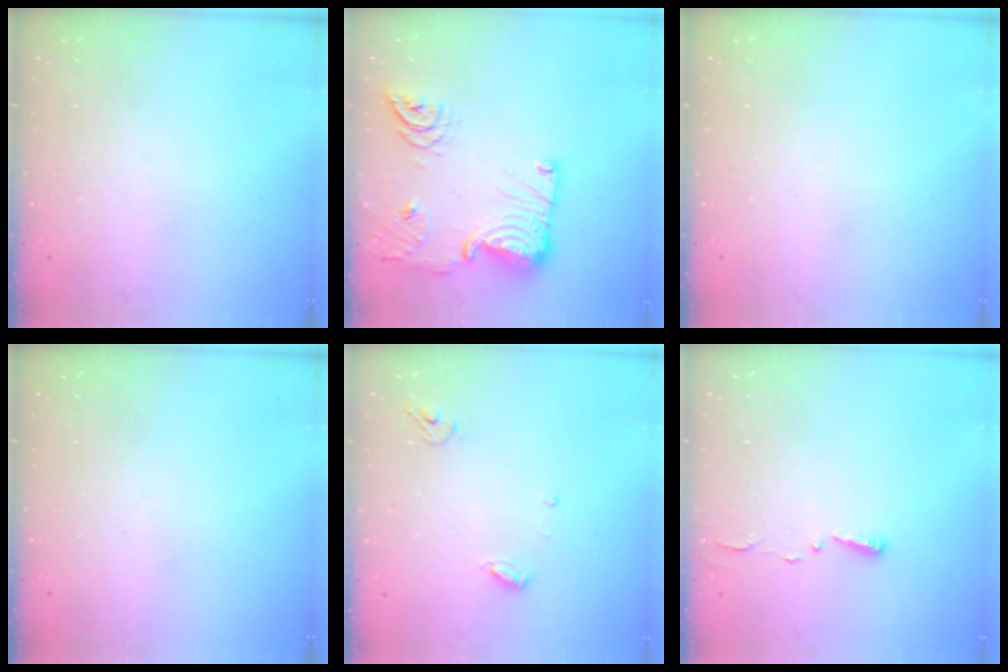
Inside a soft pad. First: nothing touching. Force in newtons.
{"total": 20.1, "press": 19.4, "slide": 5.4}
{"total": 0.0}
{"total": 0.0}
{"total": 5.0, "press": 5.0, "slide": 0.4}
{"total": 2.7, "press": 2.7, "slide": 0.4}